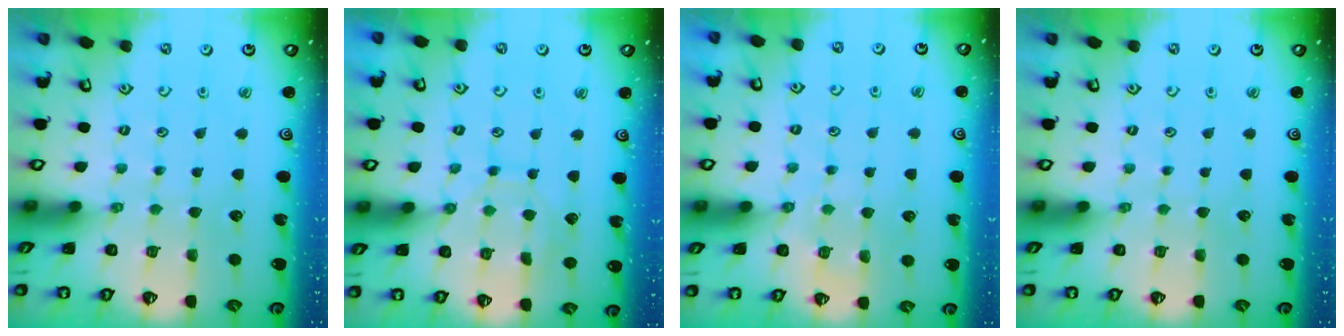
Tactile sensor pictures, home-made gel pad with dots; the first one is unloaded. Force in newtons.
{"total": 8.6, "press": 8.5, "slide": 0.8}
{"total": 5.5, "press": 5.5, "slide": 0.7}
{"total": 0.0}